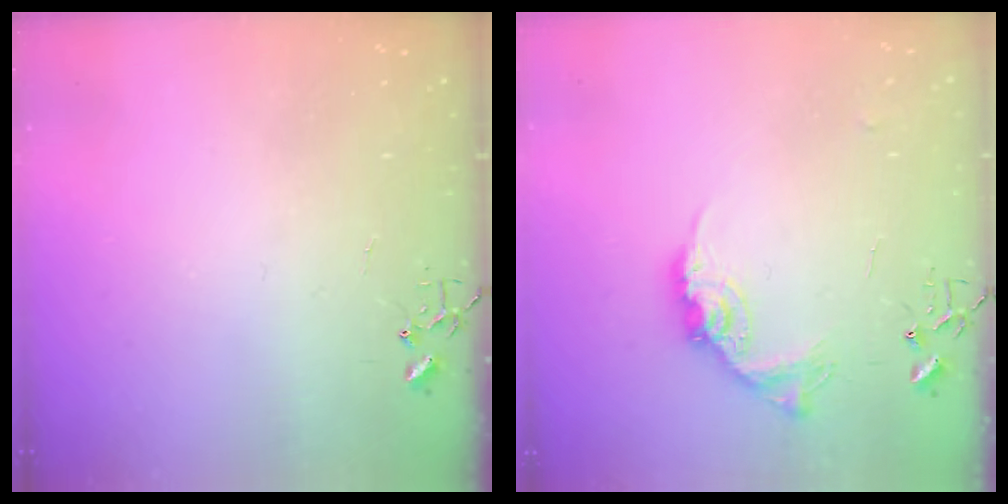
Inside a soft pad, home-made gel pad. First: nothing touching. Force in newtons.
{"total": 12.6, "press": 12.6, "slide": 0.5}